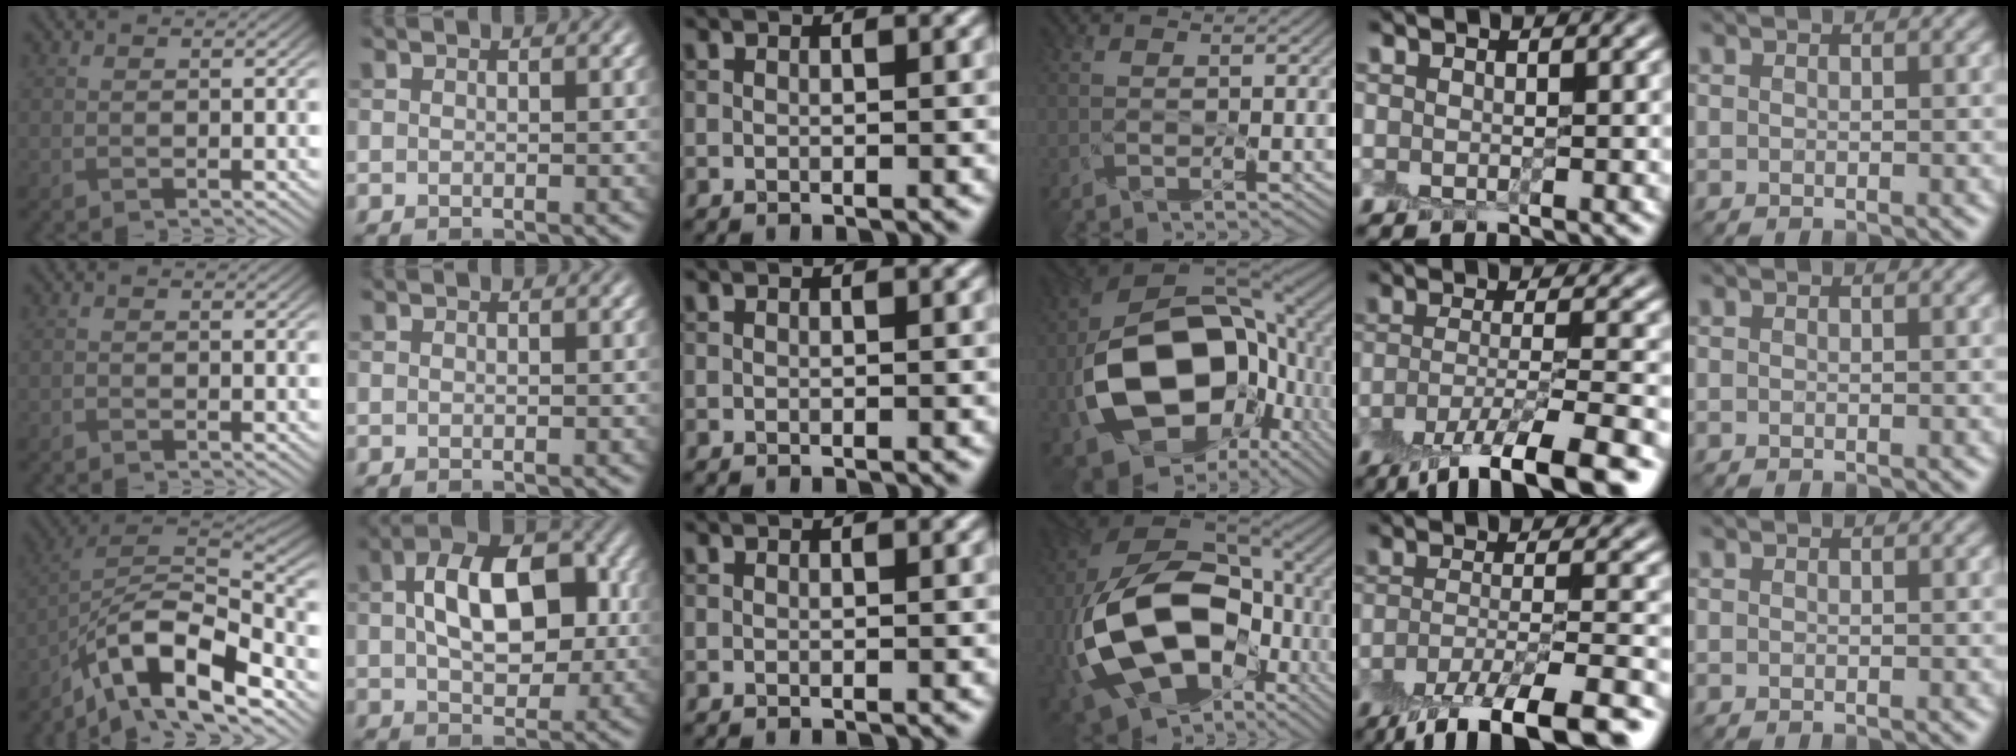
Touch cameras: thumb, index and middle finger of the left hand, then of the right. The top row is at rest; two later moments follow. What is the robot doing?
{"motion": "peel", "object": "plastic screen protector"}